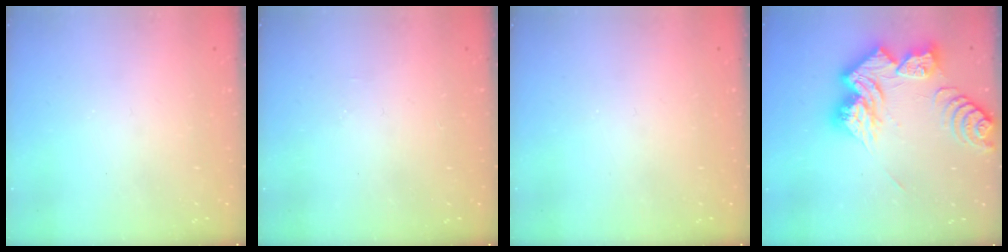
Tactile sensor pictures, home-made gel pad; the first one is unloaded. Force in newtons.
{"total": 1.2, "press": 1.2, "slide": 0.3}
{"total": 0.0}
{"total": 19.0, "press": 18.8, "slide": 2.0}